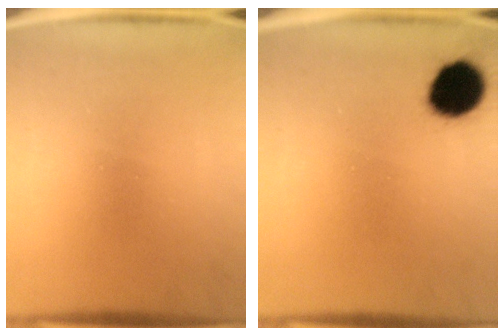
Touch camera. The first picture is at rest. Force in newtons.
{"total": 6.6}